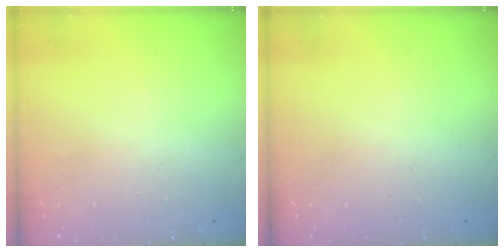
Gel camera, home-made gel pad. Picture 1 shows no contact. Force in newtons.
{"total": 0.0}